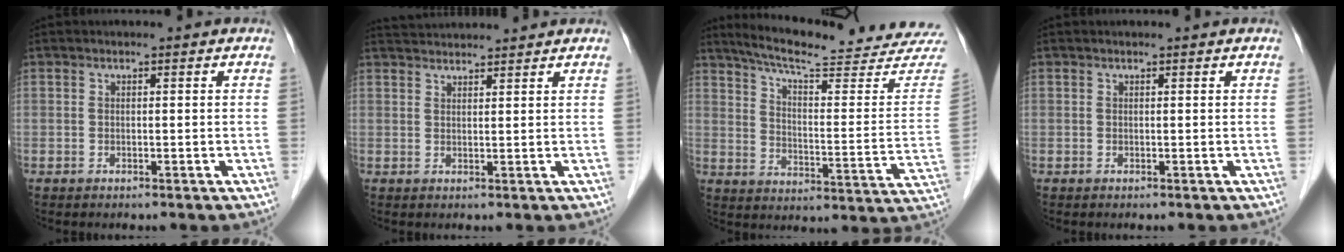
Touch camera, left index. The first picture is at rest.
{"total": 5.2, "force": [5.1, 0.1, 1.0], "torque": [-0.020, 0.033, 0.078]}
{"total": 23.9, "force": [22.2, 1.2, 8.7], "torque": [-0.124, -0.092, 0.279]}
{"total": 0.0}